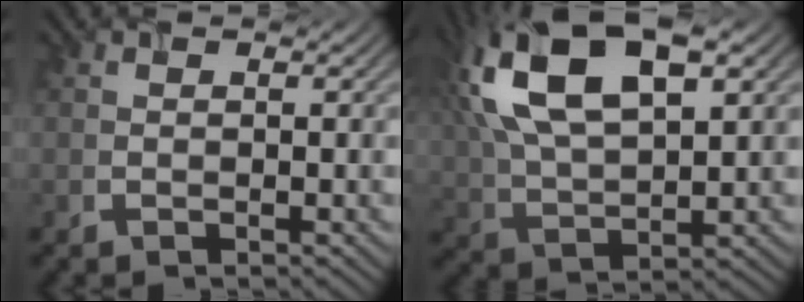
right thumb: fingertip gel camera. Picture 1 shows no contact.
{"total": 15.2, "force": [6.3, 7.1, 11.9], "torque": [-0.268, 0.020, 0.121]}